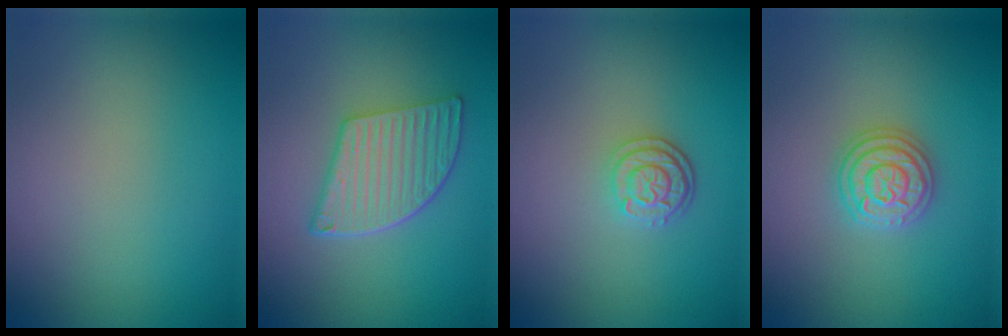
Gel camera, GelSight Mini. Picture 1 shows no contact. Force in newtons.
{"total": 5.5, "press": 4.2, "slide": 3.5}
{"total": 2.8, "press": 2.3, "slide": 1.6}
{"total": 3.7, "press": 3.6, "slide": 0.5}